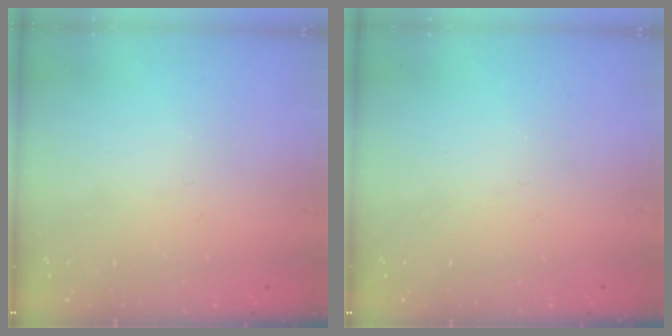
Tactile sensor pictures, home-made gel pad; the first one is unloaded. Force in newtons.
{"total": 0.0}